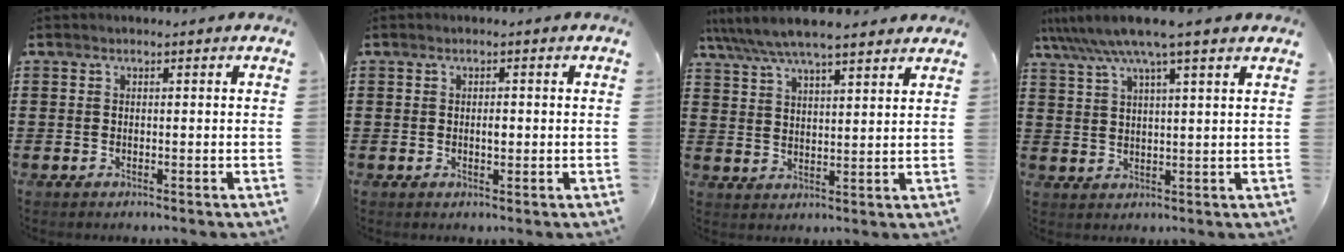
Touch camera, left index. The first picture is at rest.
{"total": 1.2, "force": [0.0, 0.6, 1.1], "torque": [-0.022, 0.004, -0.001]}
{"total": 6.2, "force": [5.5, 0.9, 2.8], "torque": [-0.074, -0.019, 0.096]}
{"total": 7.0, "force": [5.4, 0.1, 4.5], "torque": [-0.103, -0.018, 0.093]}